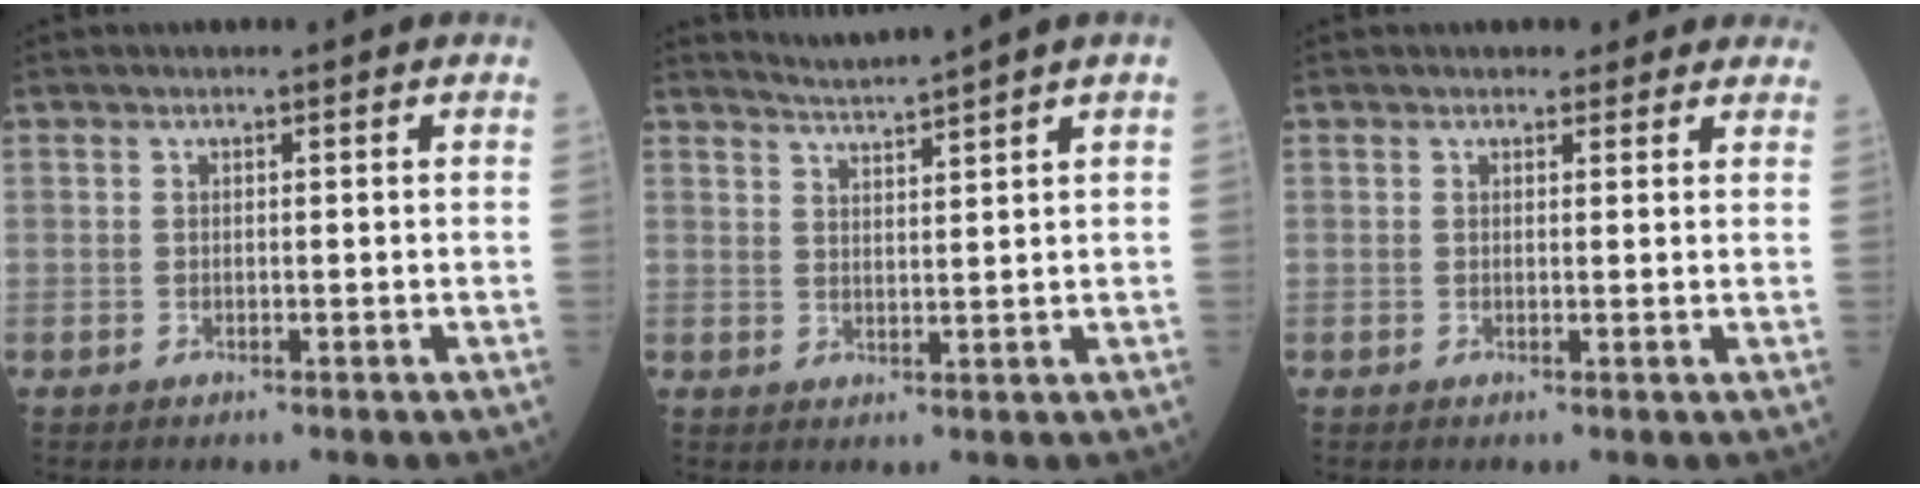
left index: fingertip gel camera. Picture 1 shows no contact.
{"total": 3.5, "force": [3.0, -1.7, 0.3], "torque": [-0.008, -0.008, 0.059]}
{"total": 3.3, "force": [2.8, 1.7, 0.5], "torque": [0.008, 0.006, 0.021]}